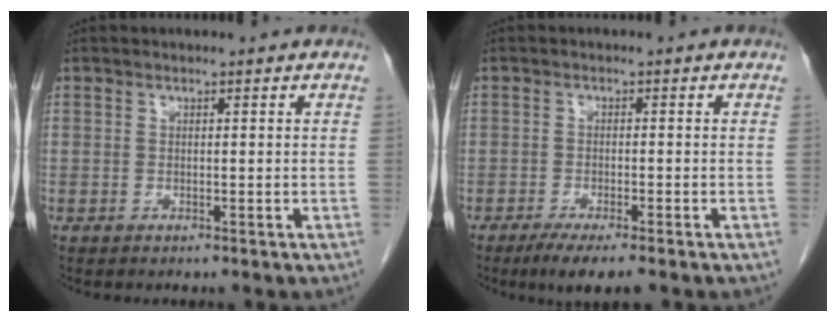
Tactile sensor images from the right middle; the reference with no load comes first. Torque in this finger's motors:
{"motor_torque": [0.60, -0.40, 0.09, 0.04]}